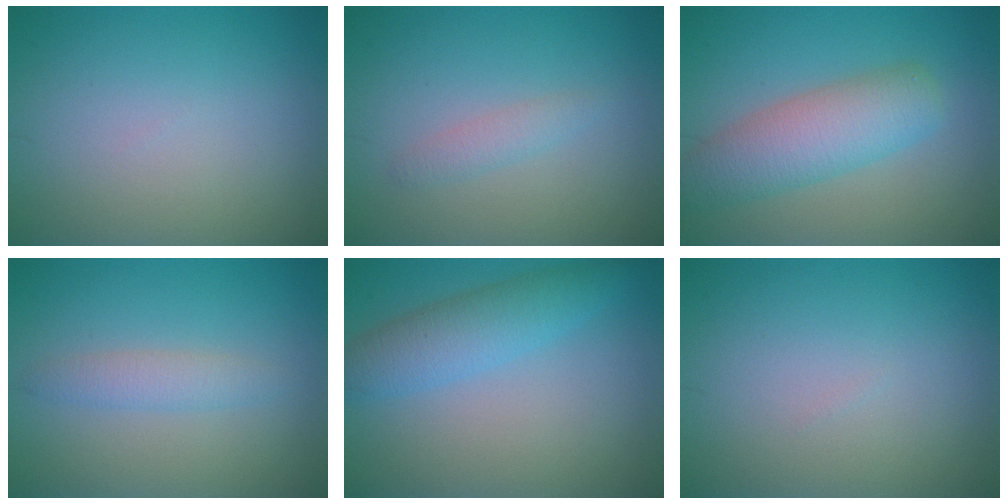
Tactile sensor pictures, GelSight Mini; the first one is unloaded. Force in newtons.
{"total": 1.3, "press": 1.3, "slide": 0.0}
{"total": 5.6, "press": 5.6, "slide": 0.4}
{"total": 1.9, "press": 1.9, "slide": 0.1}
{"total": 4.0, "press": 4.0, "slide": 0.1}
{"total": 0.0}